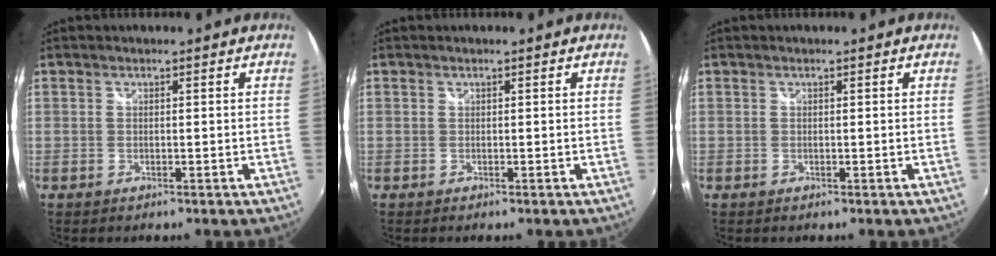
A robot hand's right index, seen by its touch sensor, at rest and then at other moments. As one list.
[{"total": 0.0}, {"total": 0.0}]